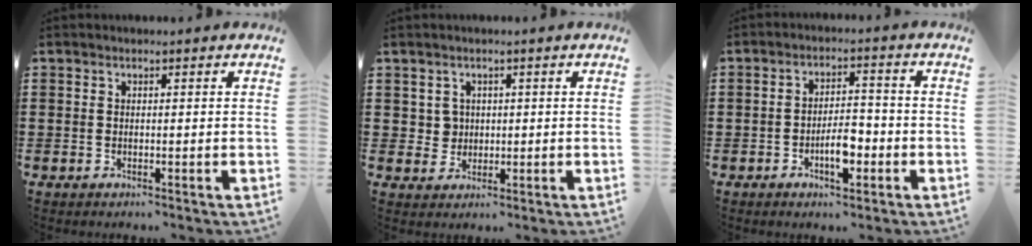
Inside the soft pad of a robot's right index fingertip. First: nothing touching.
{"total": 2.5, "force": [0.7, 2.4, 0.6], "torque": [-0.023, 0.010, 0.011]}
{"total": 5.6, "force": [-2.3, 2.3, 4.6], "torque": [-0.090, 0.004, -0.044]}